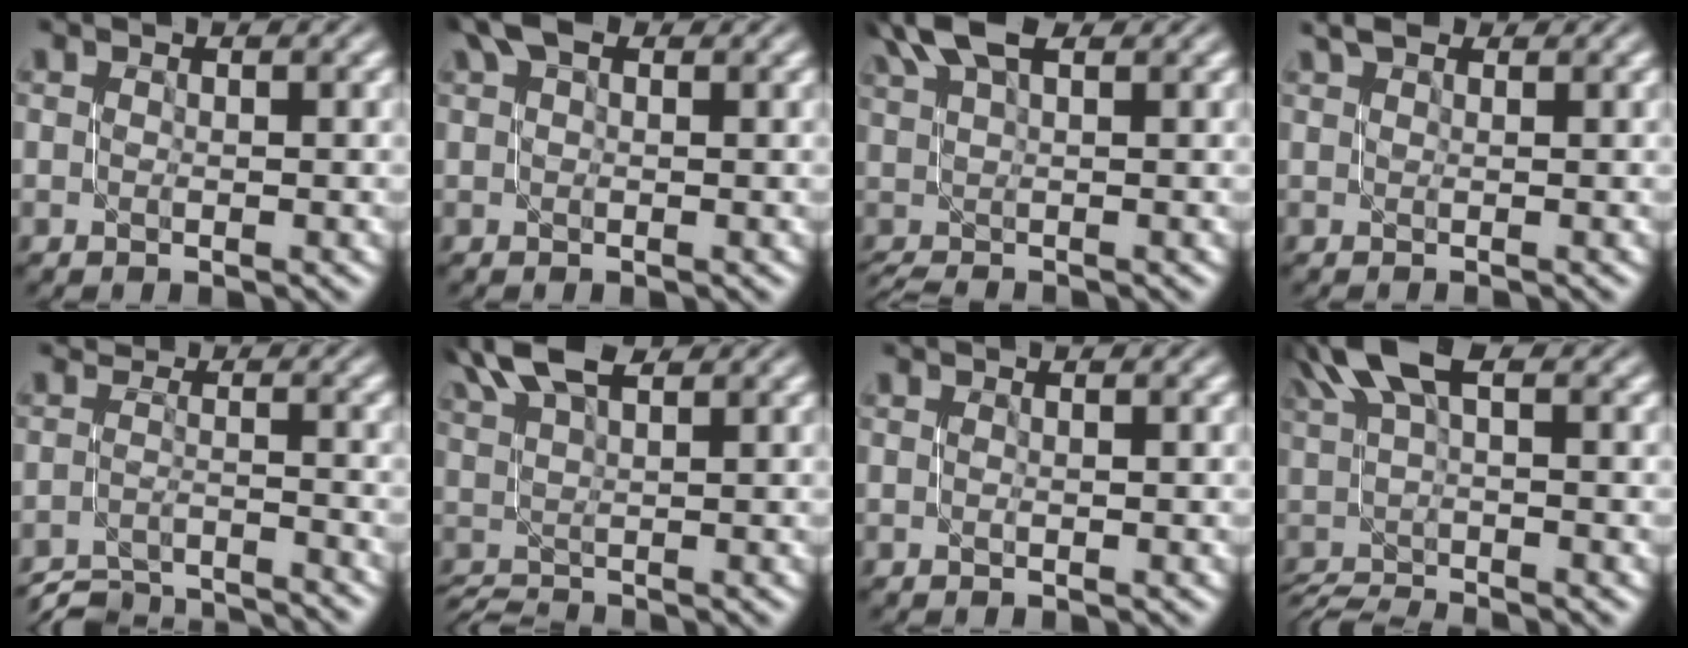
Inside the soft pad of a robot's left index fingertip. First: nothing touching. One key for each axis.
{"total": 2.8, "fx": 1.8, "fy": 1.1, "fz": 1.8, "tx": -0.033, "ty": 0.011, "tz": 0.029}
{"total": 4.7, "fx": 2.7, "fy": 1.4, "fz": 3.5, "tx": -0.053, "ty": 0.016, "tz": 0.043}
{"total": 2.1, "fx": 1.8, "fy": 0.5, "fz": 0.9, "tx": -0.012, "ty": 0.003, "tz": 0.024}
{"total": 6.9, "fx": -6.7, "fy": 1.1, "fz": 1.1, "tx": -0.006, "ty": -0.007, "tz": -0.097}
{"total": 5.5, "fx": 3.8, "fy": 1.6, "fz": 3.6, "tx": -0.058, "ty": 0.026, "tz": 0.064}
{"total": 0.0}
{"total": 5.9, "fx": 2.0, "fy": 1.8, "fz": 5.3, "tx": -0.084, "ty": 0.009, "tz": 0.029}